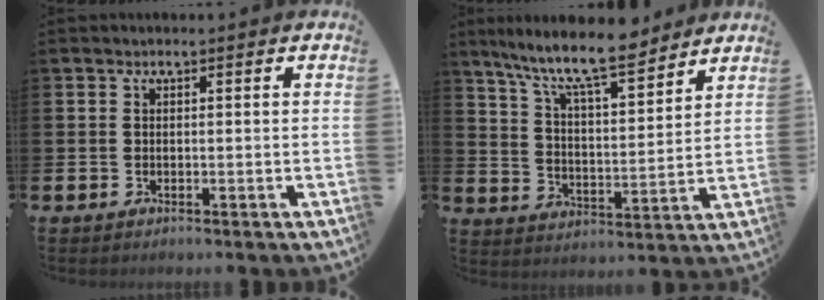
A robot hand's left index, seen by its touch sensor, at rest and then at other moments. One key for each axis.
{"total": 10.3, "fx": 9.0, "fy": 1.6, "fz": 4.8, "tx": -0.120, "ty": -0.049, "tz": 0.157}